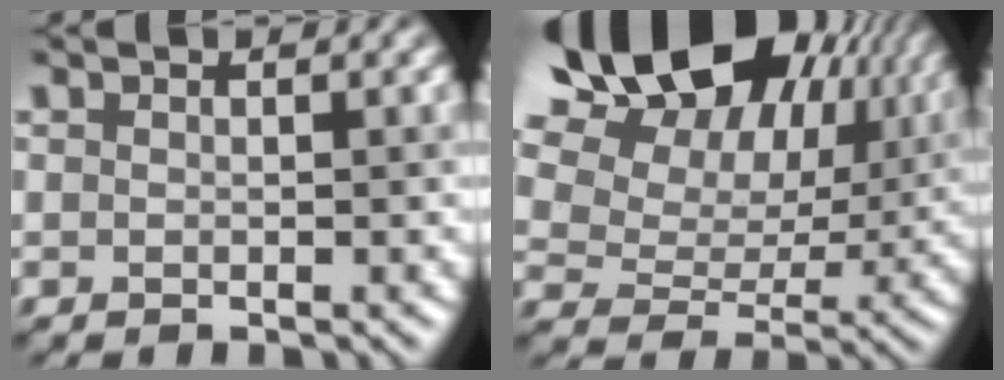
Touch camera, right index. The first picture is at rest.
{"total": 21.7, "force": [10.8, 14.4, 12.0], "torque": [-0.251, 0.079, 0.175]}